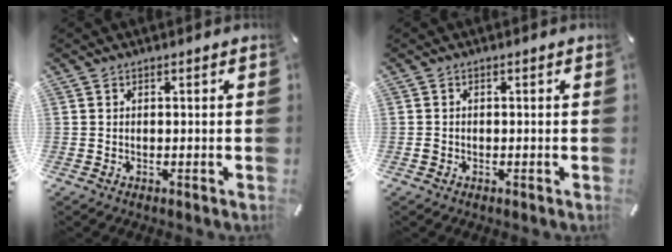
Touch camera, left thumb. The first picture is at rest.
{"total": 0.7, "force": [-0.3, 0.6, 0.2], "torque": [-0.004, 0.003, -0.007]}